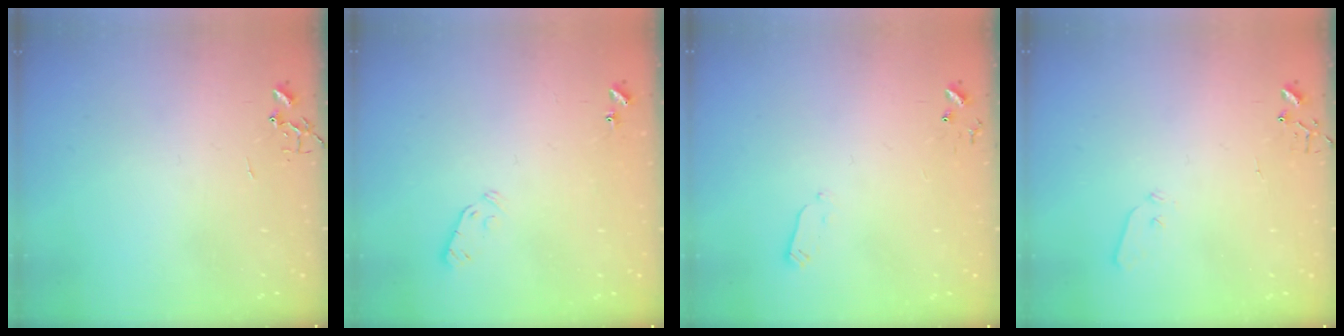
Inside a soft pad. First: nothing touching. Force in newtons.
{"total": 3.9, "press": 3.8, "slide": 0.7}
{"total": 2.4, "press": 2.3, "slide": 0.4}
{"total": 4.0, "press": 3.9, "slide": 0.6}